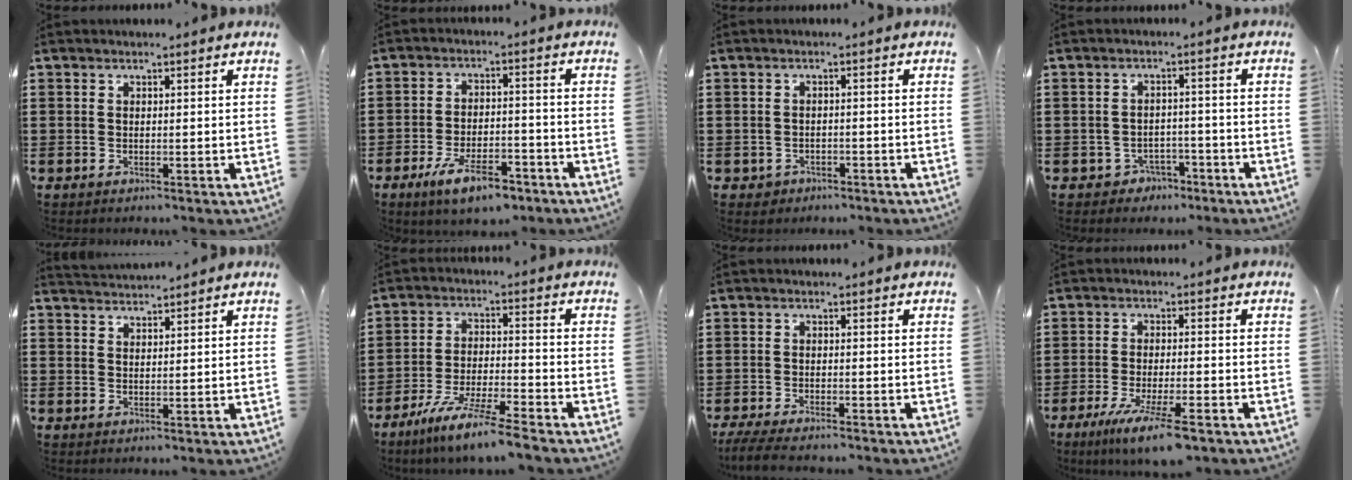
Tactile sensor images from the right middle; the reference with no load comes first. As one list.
[{"total": 7.3, "force": [-5.1, 2.3, 4.8], "torque": [-0.092, 0.004, -0.092]}, {"total": 1.1, "force": [-0.8, 0.7, 0.0], "torque": [-0.004, 0.001, -0.021]}, {"total": 2.5, "force": [-2.2, 1.2, 0.1], "torque": [-0.011, 0.002, -0.048]}, {"total": 2.1, "force": [2.1, 0.0, -0.1], "torque": [-0.004, 0.001, 0.040]}, {"total": 7.9, "force": [-6.9, -0.4, 3.7], "torque": [-0.080, -0.010, -0.134]}, {"total": 2.9, "force": [-2.6, 0.1, 1.1], "torque": [-0.033, -0.007, -0.057]}, {"total": 7.5, "force": [-4.9, 0.7, 5.7], "torque": [-0.106, -0.015, -0.086]}]